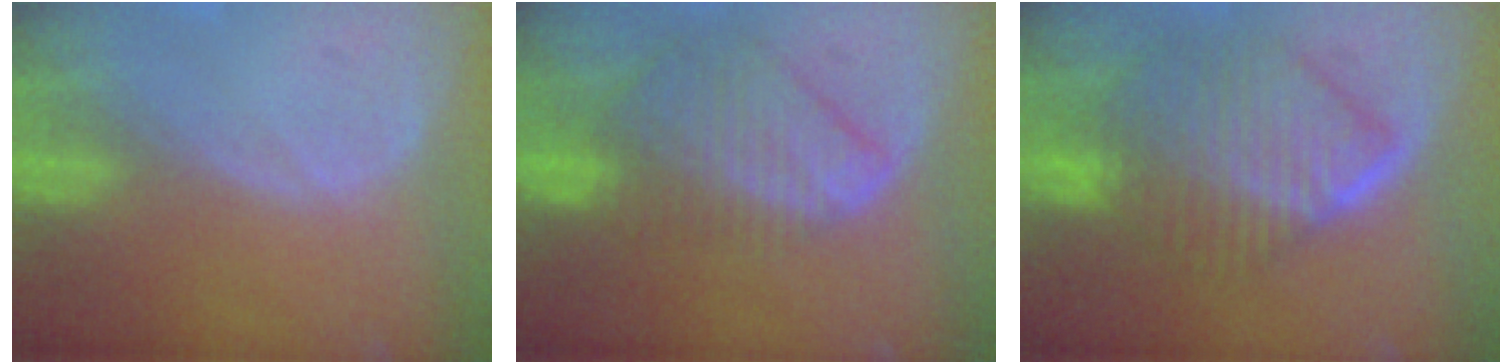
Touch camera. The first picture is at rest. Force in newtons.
{"total": 8.8, "press": 7.7, "slide": 4.2}
{"total": 10.3, "press": 10.2, "slide": 0.9}